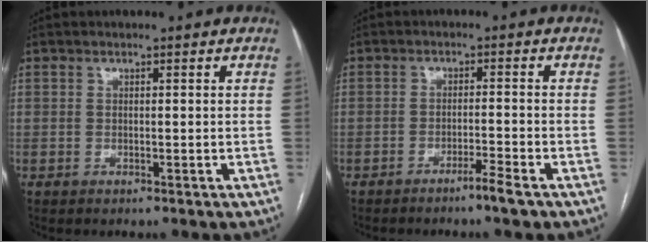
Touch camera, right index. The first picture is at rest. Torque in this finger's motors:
{"motor_torque": [0.52, -0.55, 0.02, 0.01]}